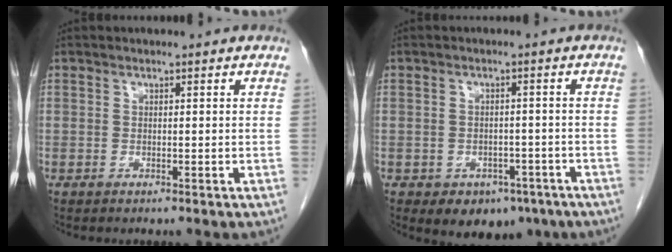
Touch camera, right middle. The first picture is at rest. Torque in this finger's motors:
{"motor_torque": [-0.14, -0.11, -0.06, -0.01]}